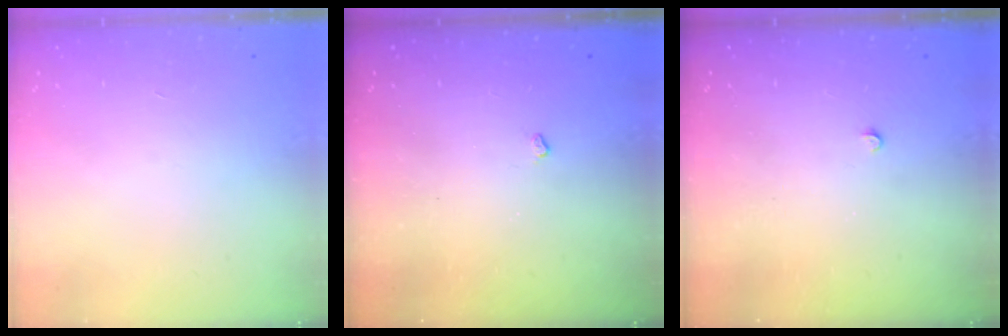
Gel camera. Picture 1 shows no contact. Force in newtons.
{"total": 3.0, "press": 2.9, "slide": 0.5}
{"total": 2.3, "press": 2.3, "slide": 0.4}